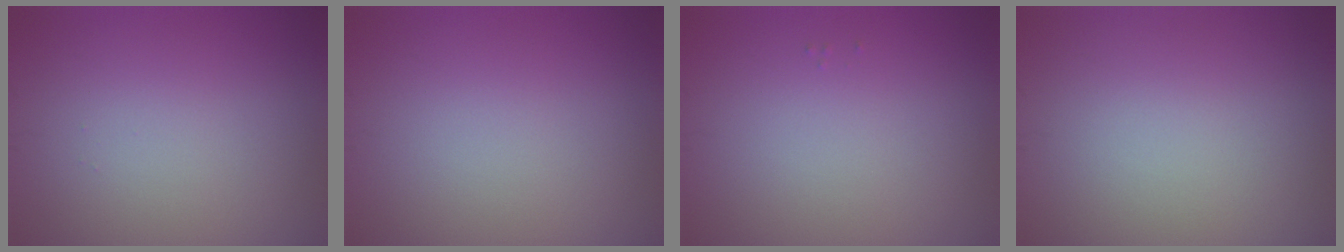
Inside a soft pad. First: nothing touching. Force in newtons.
{"total": 0.0}
{"total": 0.0}
{"total": 0.0}